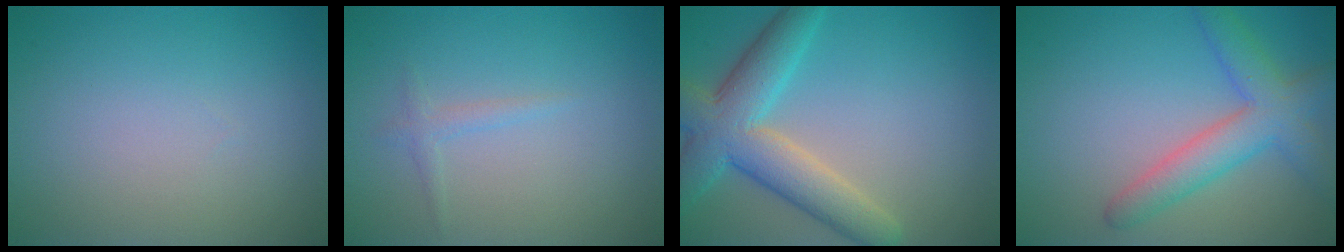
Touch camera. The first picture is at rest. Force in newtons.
{"total": 0.6, "press": 0.6, "slide": 0.1}
{"total": 7.1, "press": 7.1, "slide": 0.4}
{"total": 4.8, "press": 4.8, "slide": 0.2}